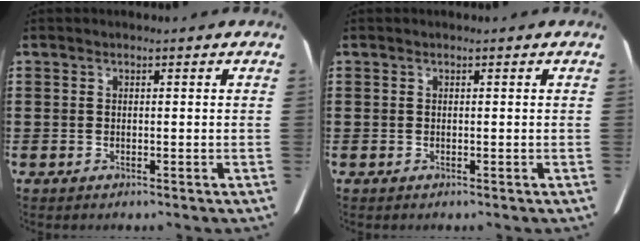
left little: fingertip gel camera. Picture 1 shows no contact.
{"total": 0.0}